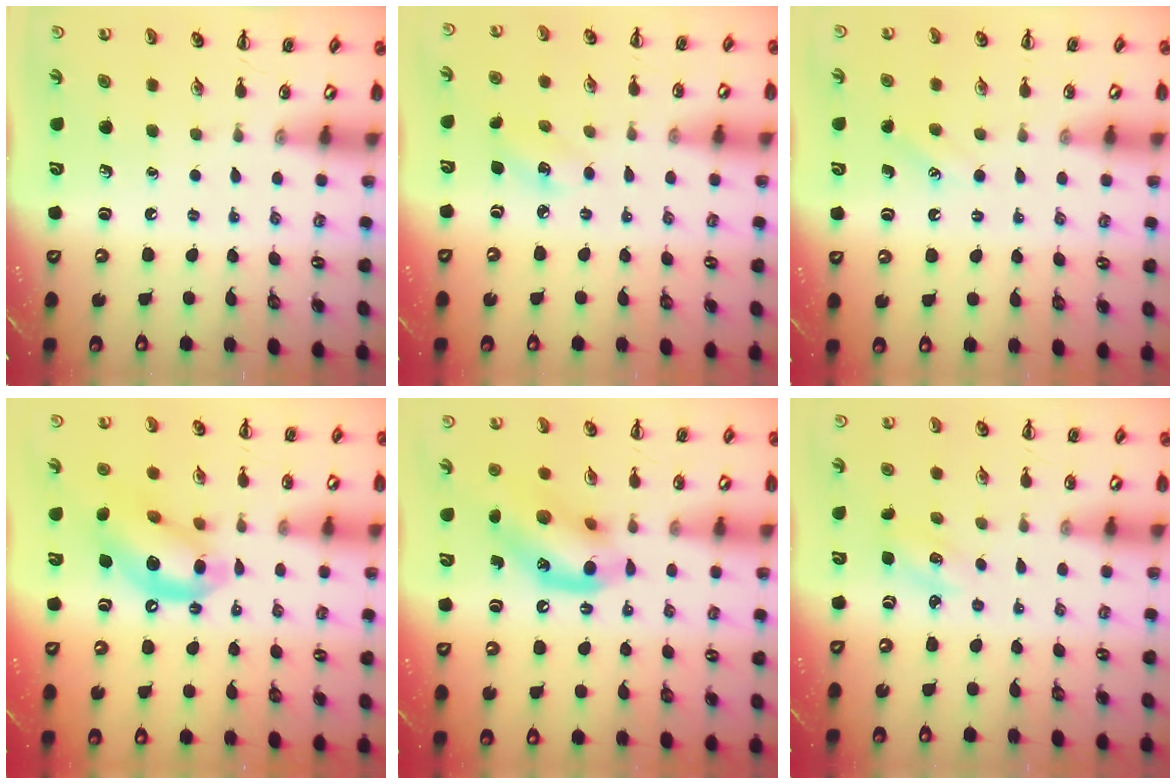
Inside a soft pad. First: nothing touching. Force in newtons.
{"total": 3.5, "press": 3.4, "slide": 0.8}
{"total": 2.5, "press": 2.5, "slide": 0.6}
{"total": 13.3, "press": 12.9, "slide": 3.4}
{"total": 13.3, "press": 12.9, "slide": 3.1}
{"total": 2.5, "press": 2.4, "slide": 0.7}